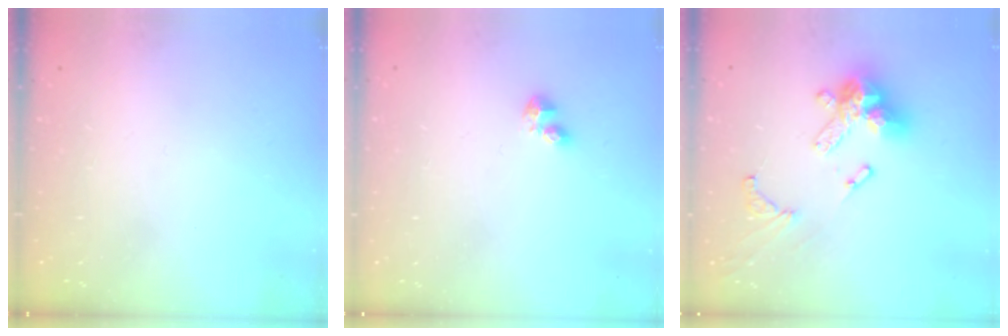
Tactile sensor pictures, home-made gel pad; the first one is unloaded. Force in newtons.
{"total": 2.3, "press": 2.2, "slide": 0.5}
{"total": 16.1, "press": 16.0, "slide": 1.8}